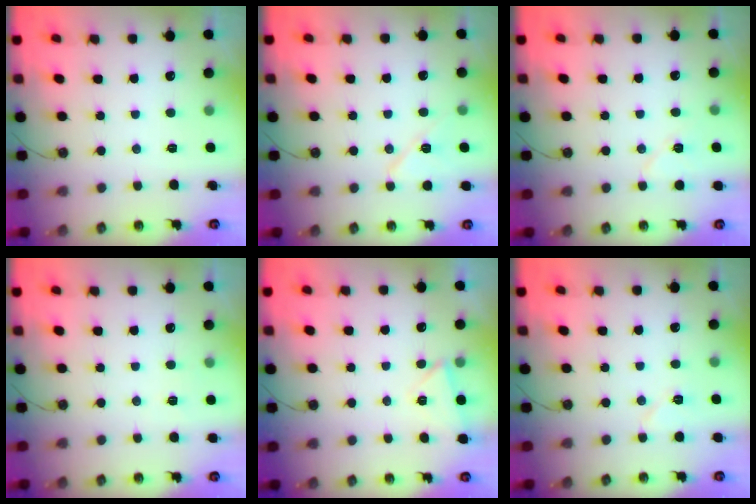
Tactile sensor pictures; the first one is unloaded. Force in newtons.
{"total": 8.3, "press": 8.2, "slide": 1.1}
{"total": 7.3, "press": 5.6, "slide": 4.7}
{"total": 2.7, "press": 2.7, "slide": 0.5}
{"total": 3.4, "press": 2.7, "slide": 2.0}
{"total": 5.5, "press": 5.4, "slide": 0.9}